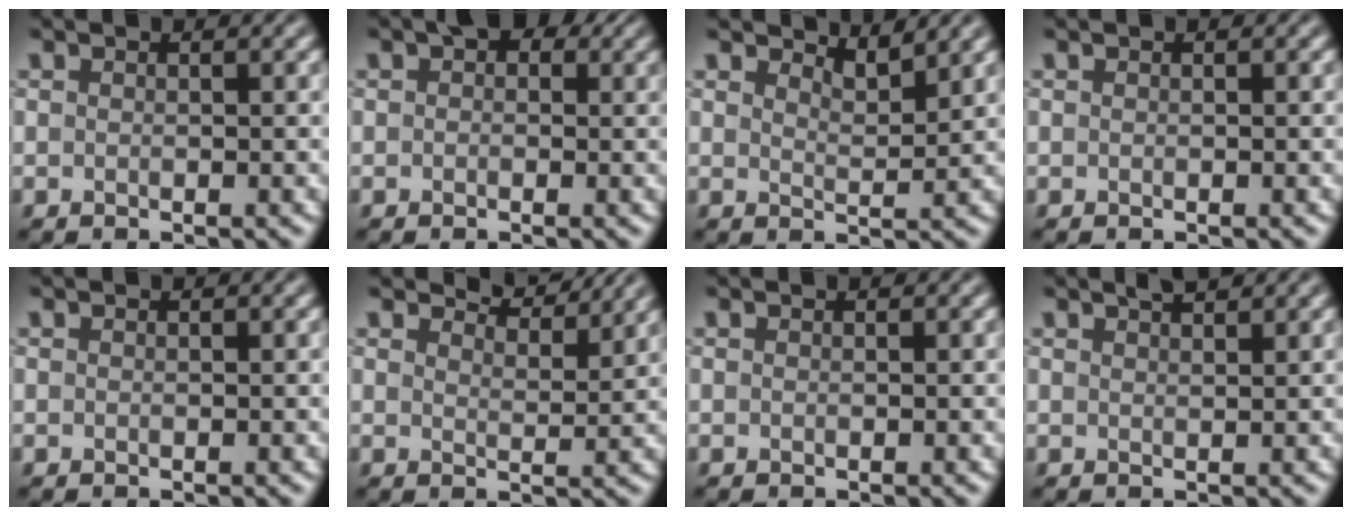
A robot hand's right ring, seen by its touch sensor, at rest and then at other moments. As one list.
[{"total": 2.1, "force": [0.9, 1.4, 1.3], "torque": [-0.009, 0.005, 0.001]}, {"total": 2.0, "force": [1.9, 0.2, 0.6], "torque": [-0.010, -0.002, 0.027]}, {"total": 0.0}, {"total": 0.0}, {"total": 3.7, "force": [3.6, 0.4, 0.9], "torque": [-0.019, -0.002, 0.047]}, {"total": 0.0}, {"total": 1.7, "force": [1.4, 0.3, 0.9], "torque": [-0.006, 0.002, 0.018]}]